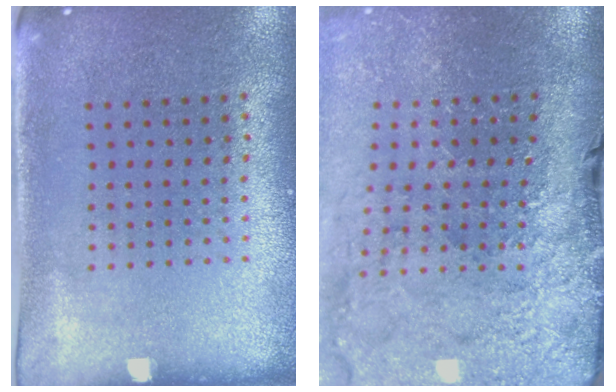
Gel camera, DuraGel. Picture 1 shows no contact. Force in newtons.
{"total": 4.6, "press": 3.6, "slide": 2.9}